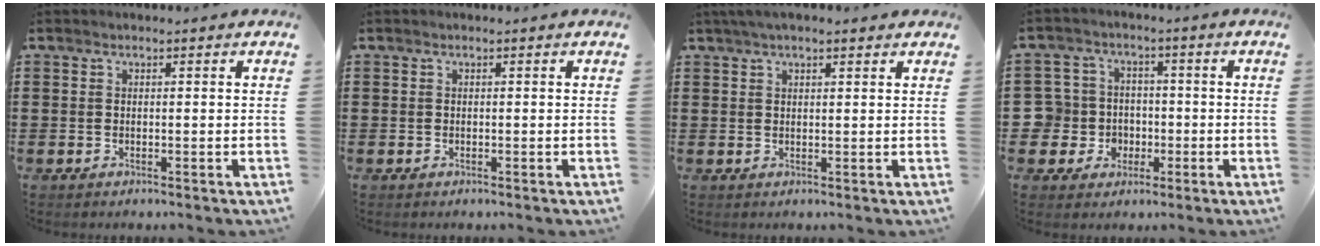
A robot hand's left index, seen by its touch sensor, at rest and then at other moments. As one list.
[{"total": 0.0}, {"total": 2.7, "force": [2.0, 0.6, 1.7], "torque": [-0.037, 0.007, 0.037]}, {"total": 6.4, "force": [-1.0, 6.3, 0.6], "torque": [-0.052, 0.007, -0.018]}]